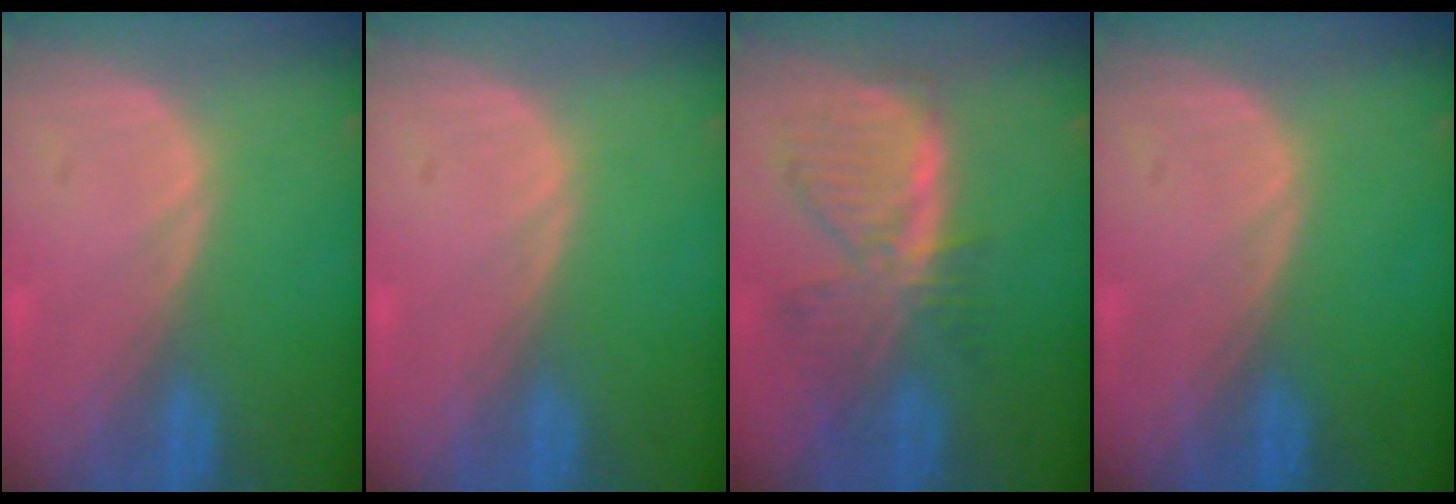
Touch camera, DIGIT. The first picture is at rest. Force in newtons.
{"total": 0.0}
{"total": 7.7, "press": 6.8, "slide": 3.5}
{"total": 0.0}